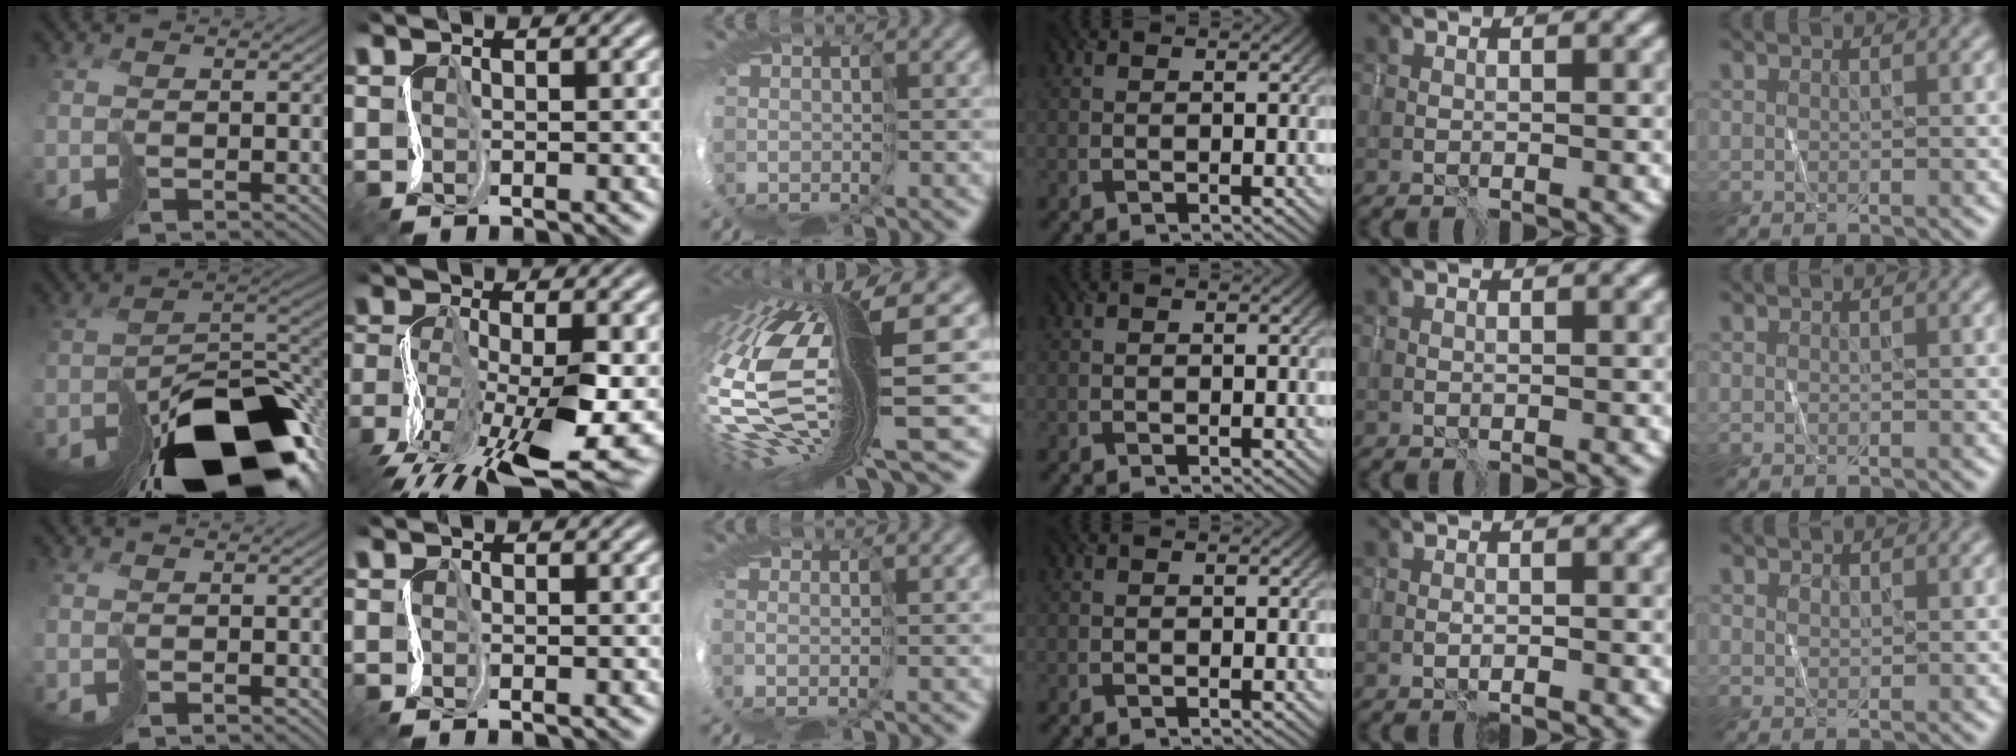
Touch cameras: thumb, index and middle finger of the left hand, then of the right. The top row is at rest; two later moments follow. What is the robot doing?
{"motion": "cut", "object": "paper bag"}